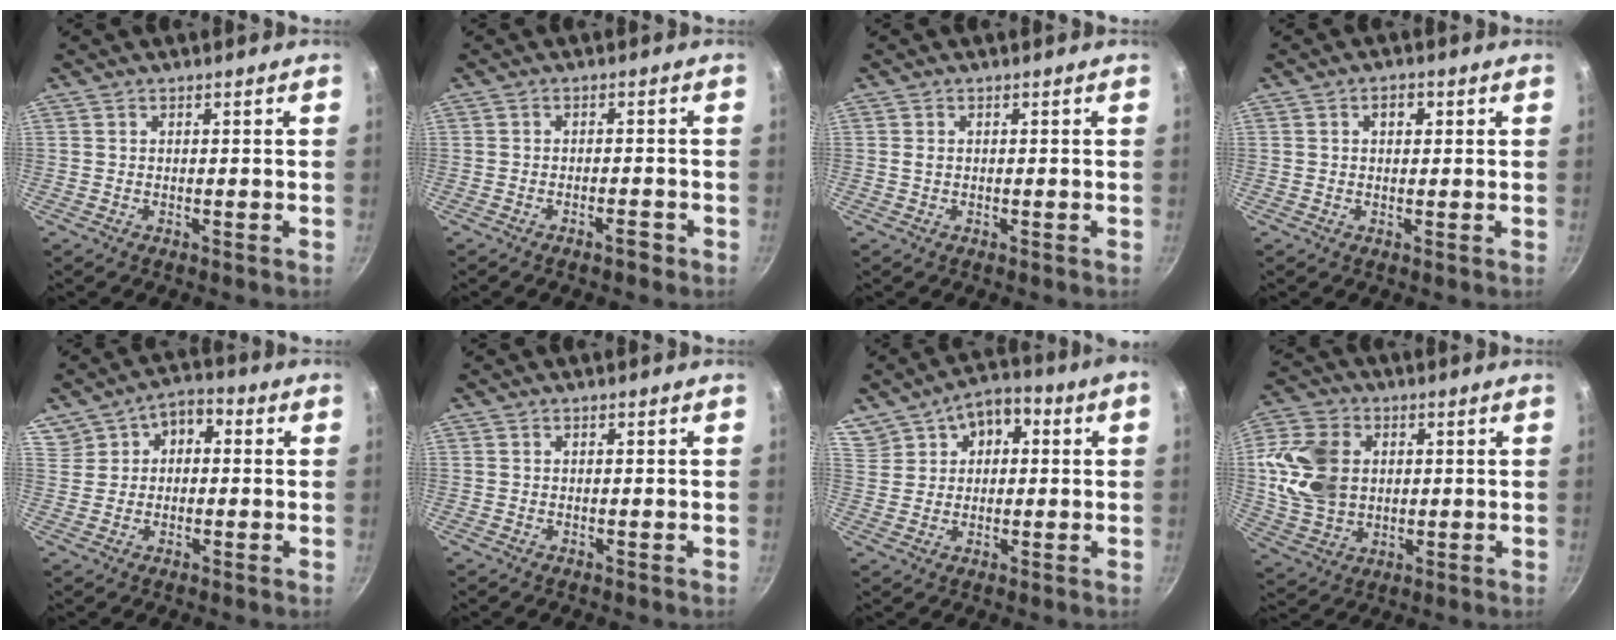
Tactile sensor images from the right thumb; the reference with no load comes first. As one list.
[{"total": 2.2, "force": [-1.6, 0.6, 1.3], "torque": [-0.017, 0.015, -0.024]}, {"total": 0.9, "force": [0.2, 0.6, 0.6], "torque": [-0.010, -0.001, 0.002]}, {"total": 2.4, "force": [0.8, 1.7, 1.6], "torque": [-0.010, 0.004, 0.010]}, {"total": 8.0, "force": [2.2, 6.4, 4.3], "torque": [-0.042, 0.017, 0.031]}, {"total": 0.0}, {"total": 12.2, "force": [4.7, 8.4, 7.5], "torque": [-0.117, 0.036, 0.083]}, {"total": 14.3, "force": [2.1, 11.0, 8.9], "torque": [-0.158, -0.002, 0.043]}]